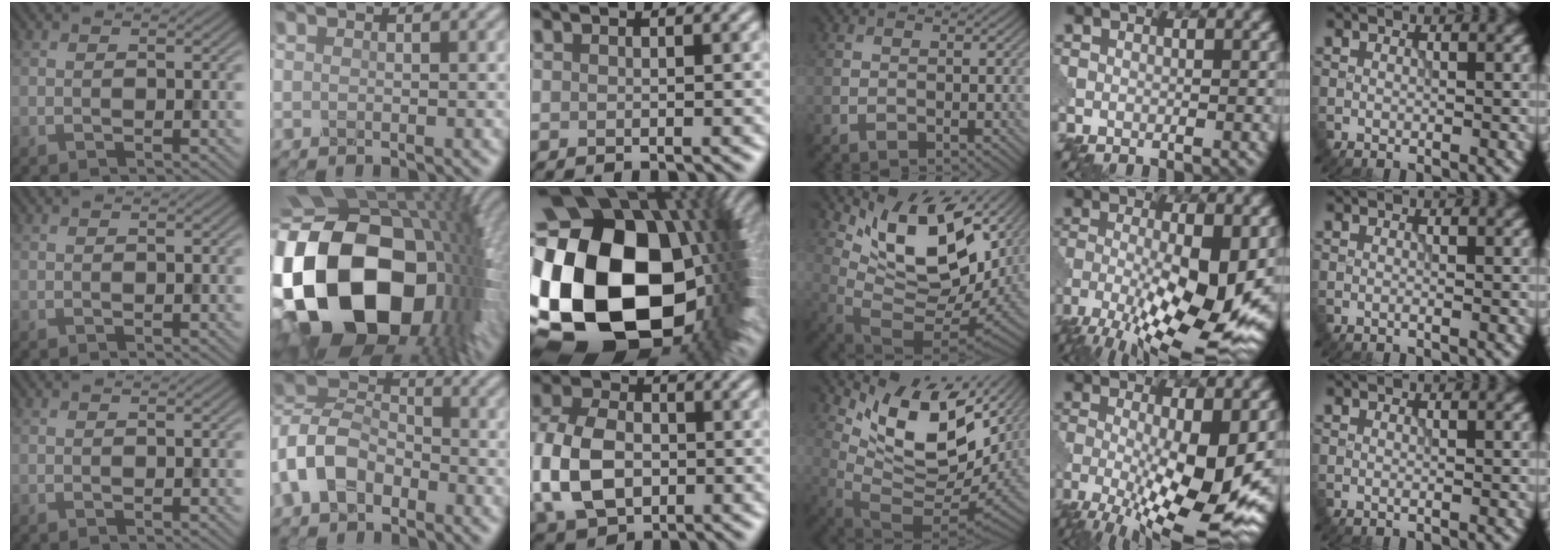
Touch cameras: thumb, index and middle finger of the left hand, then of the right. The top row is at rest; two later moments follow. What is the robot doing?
{"motion": "dispense", "object": "glue stick"}